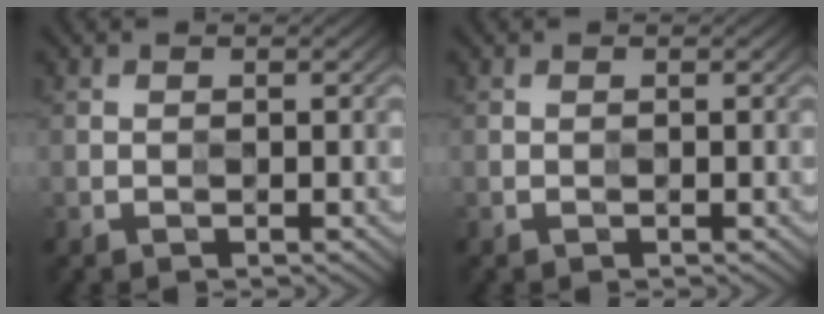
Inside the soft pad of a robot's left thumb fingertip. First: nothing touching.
{"total": 0.0}